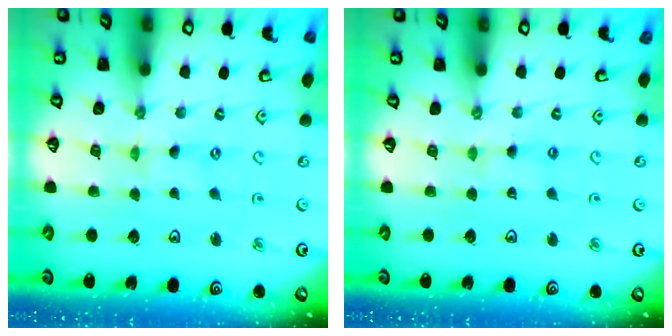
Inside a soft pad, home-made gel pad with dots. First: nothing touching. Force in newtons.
{"total": 3.3, "press": 3.3, "slide": 0.4}